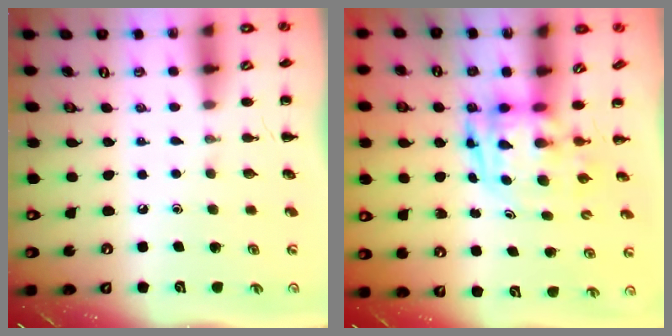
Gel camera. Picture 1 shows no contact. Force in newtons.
{"total": 3.2, "press": 3.1, "slide": 0.7}